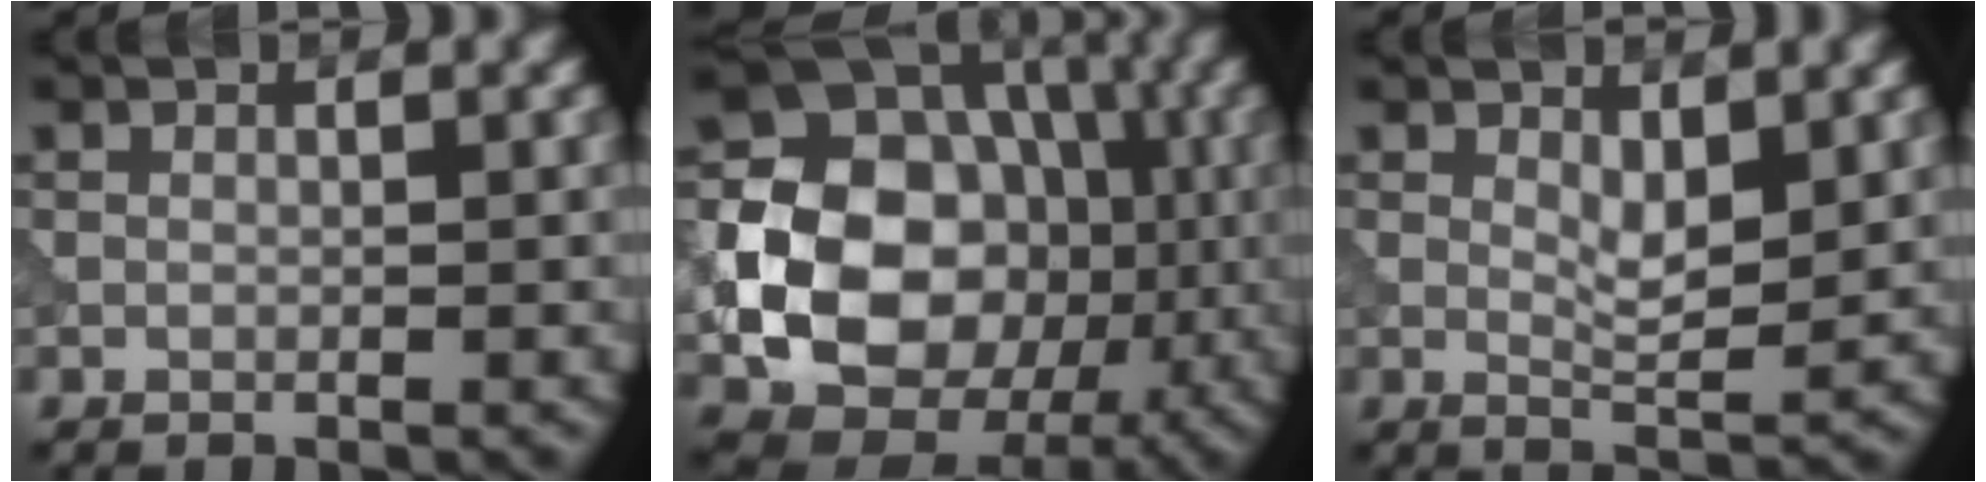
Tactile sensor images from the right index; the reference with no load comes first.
{"total": 14.8, "force": [-1.9, 11.9, 8.6], "torque": [-0.157, -0.013, -0.047]}
{"total": 2.7, "force": [0.9, 0.9, 2.4], "torque": [-0.045, -0.008, 0.018]}